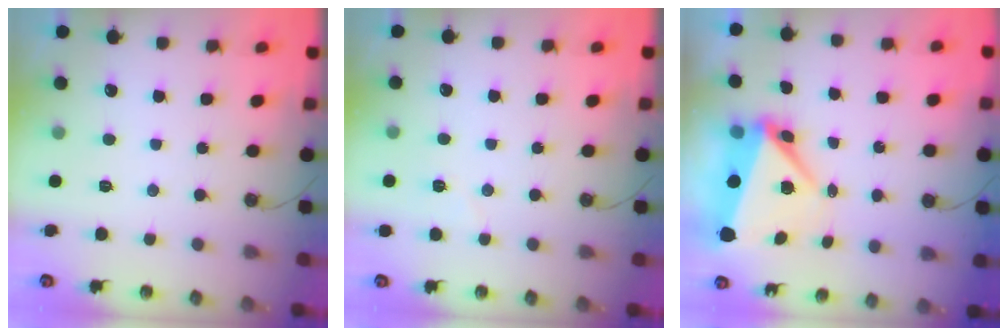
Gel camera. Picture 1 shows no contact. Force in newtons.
{"total": 5.0, "press": 4.3, "slide": 2.7}
{"total": 7.5, "press": 7.4, "slide": 1.2}